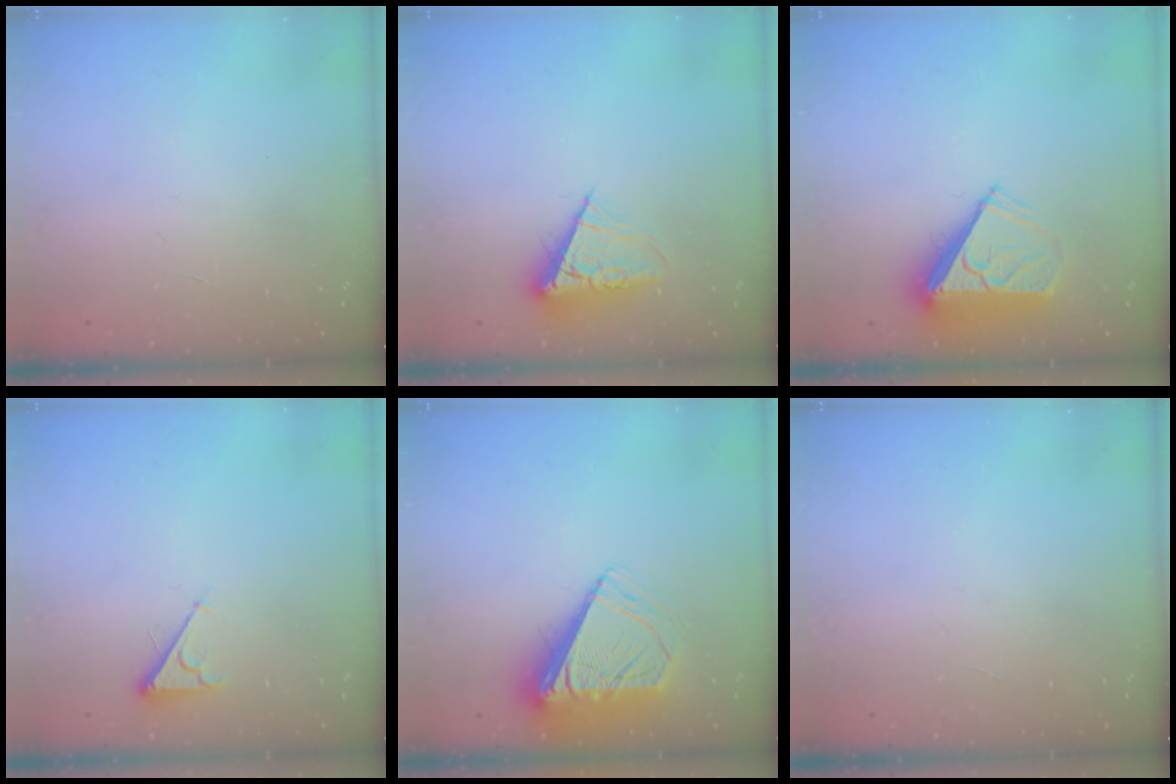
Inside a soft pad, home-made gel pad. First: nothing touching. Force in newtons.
{"total": 8.6, "press": 8.5, "slide": 0.4}
{"total": 7.6, "press": 7.5, "slide": 1.2}
{"total": 3.5, "press": 3.5, "slide": 0.6}
{"total": 9.4, "press": 9.3, "slide": 1.3}
{"total": 0.0}